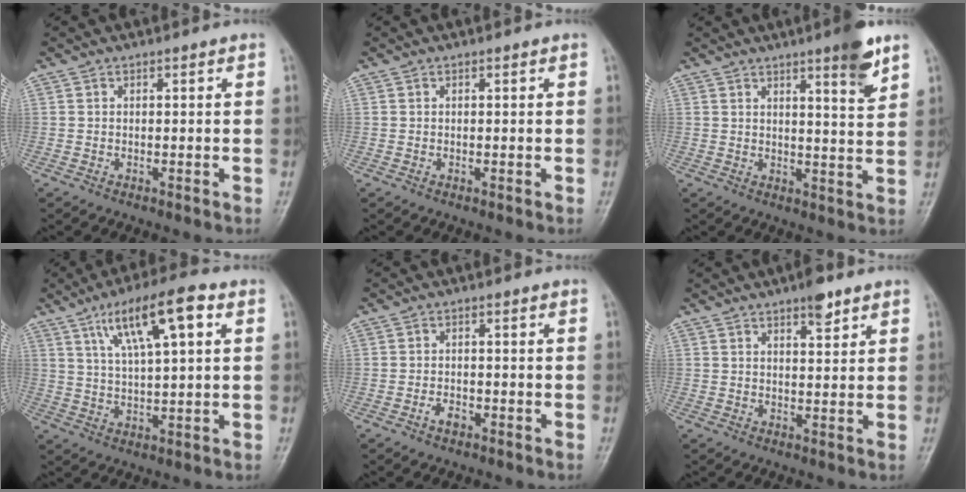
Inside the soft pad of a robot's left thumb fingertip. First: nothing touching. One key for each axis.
{"total": 0.0}
{"total": 7.3, "fx": 4.6, "fy": 0.8, "fz": 5.5, "tx": -0.071, "ty": -0.032, "tz": 0.064}
{"total": 12.8, "fx": 5.5, "fy": 3.4, "fz": 11.0, "tx": -0.180, "ty": 0.000, "tz": 0.094}
{"total": 2.0, "fx": -1.1, "fy": 1.2, "fz": 1.2, "tx": -0.019, "ty": 0.006, "tz": -0.020}
{"total": 4.4, "fx": 3.0, "fy": 1.4, "fz": 2.9, "tx": -0.034, "ty": -0.018, "tz": 0.043}